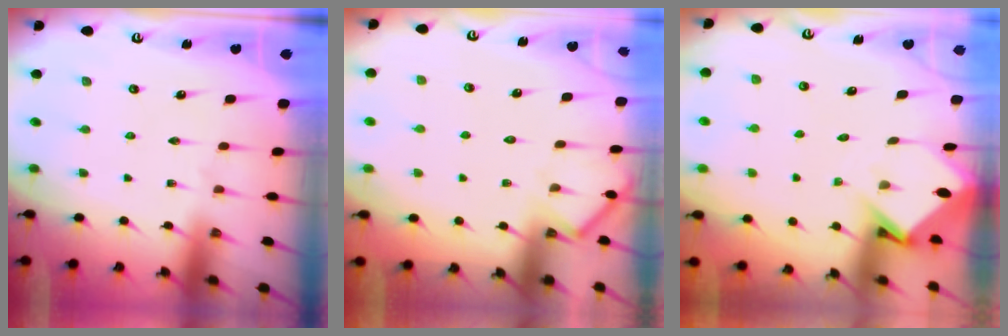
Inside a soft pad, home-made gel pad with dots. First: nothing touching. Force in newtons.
{"total": 4.9, "press": 4.9, "slide": 0.5}
{"total": 3.4, "press": 3.3, "slide": 0.3}